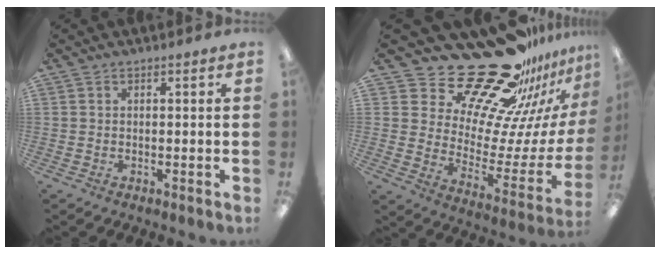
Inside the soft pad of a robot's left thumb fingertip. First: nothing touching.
{"total": 26.5, "force": [22.2, 9.8, 10.6], "torque": [-0.162, -0.168, 0.390]}